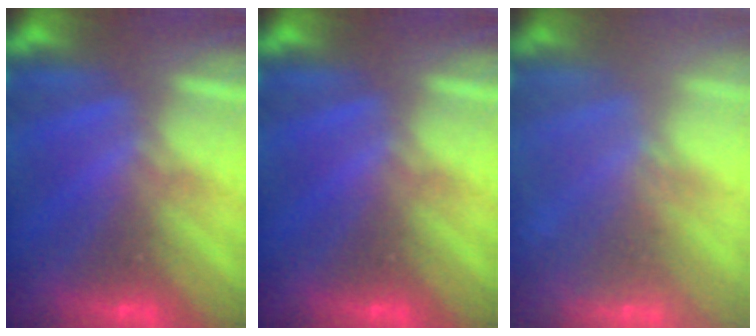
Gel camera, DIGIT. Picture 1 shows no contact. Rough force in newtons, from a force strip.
{"total": 0.0}
{"total": 2.4}